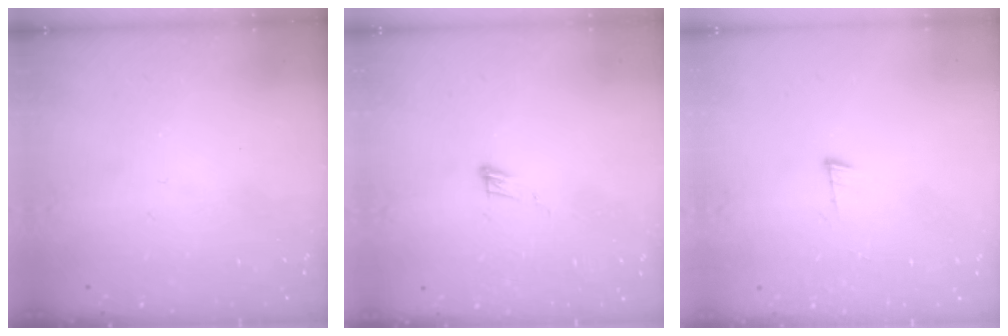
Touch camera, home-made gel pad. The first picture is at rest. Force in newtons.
{"total": 3.4, "press": 3.4, "slide": 0.2}
{"total": 3.6, "press": 3.5, "slide": 0.5}